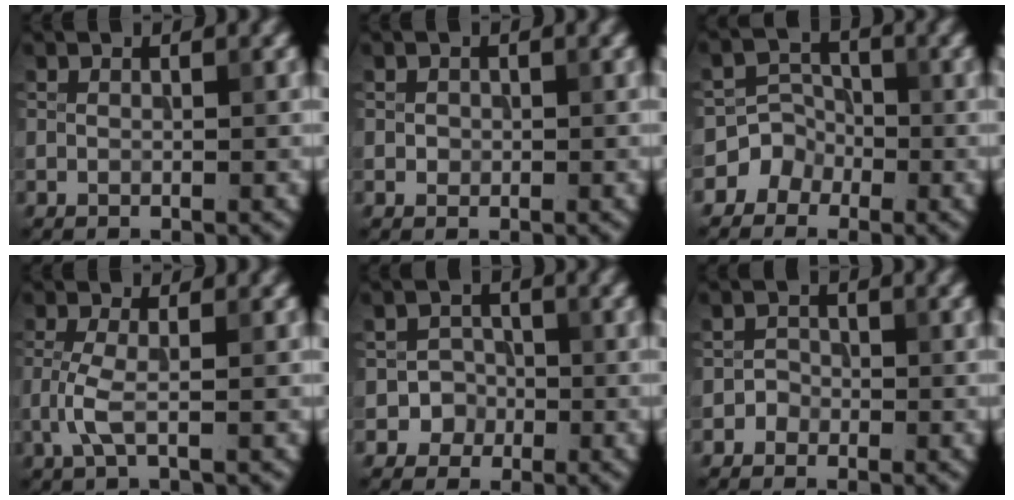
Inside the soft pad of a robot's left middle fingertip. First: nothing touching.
{"total": 0.7, "force": [0.0, 0.7, 0.2], "torque": [0.002, -0.003, -0.002]}
{"total": 3.8, "force": [-2.2, 3.1, 0.1], "torque": [0.040, 0.010, -0.048]}
{"total": 2.2, "force": [-0.5, 0.5, 2.1], "torque": [-0.052, -0.001, -0.015]}
{"total": 2.4, "force": [-0.9, 2.2, 0.2], "torque": [0.020, 0.012, -0.022]}
{"total": 1.3, "force": [-0.7, 1.0, 0.0], "torque": [0.012, 0.008, -0.015]}